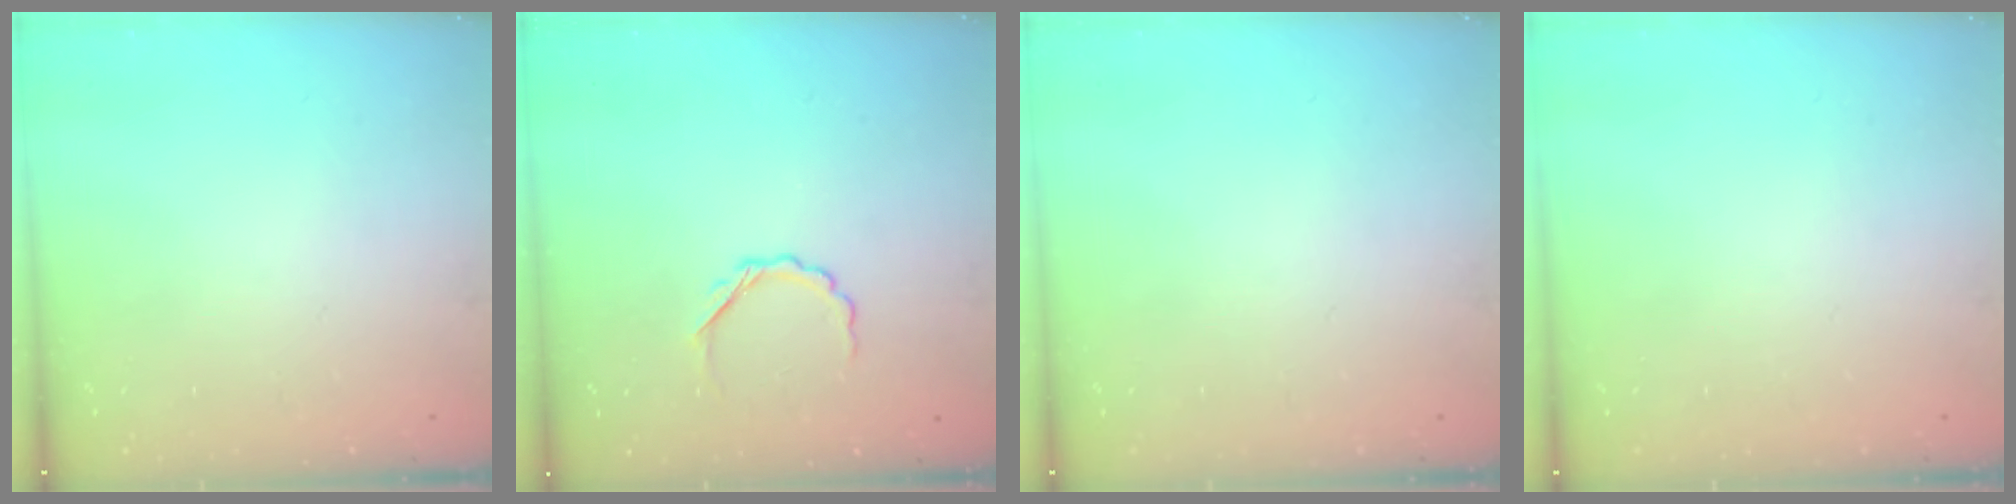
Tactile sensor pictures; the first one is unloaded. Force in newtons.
{"total": 3.7, "press": 3.5, "slide": 1.1}
{"total": 0.0}
{"total": 0.0}